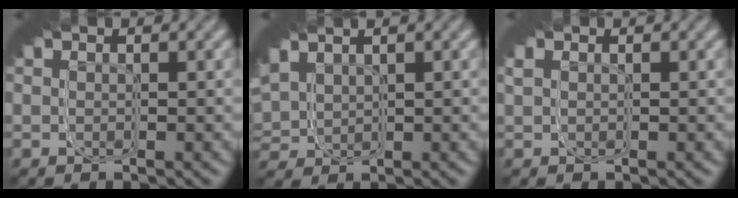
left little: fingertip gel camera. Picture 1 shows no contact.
{"total": 5.3, "force": [0.4, 4.3, 3.1], "torque": [-0.076, -0.005, 0.009]}
{"total": 1.5, "force": [0.6, 1.1, 0.8], "torque": [-0.014, 0.002, 0.006]}